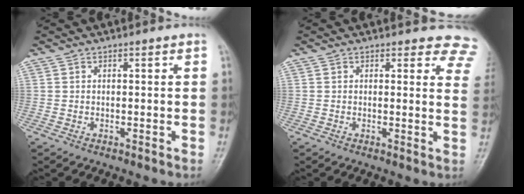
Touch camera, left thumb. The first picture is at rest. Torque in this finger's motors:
{"motor_torque": [0.14, 0.06, 0.26, -0.03, 0.03]}